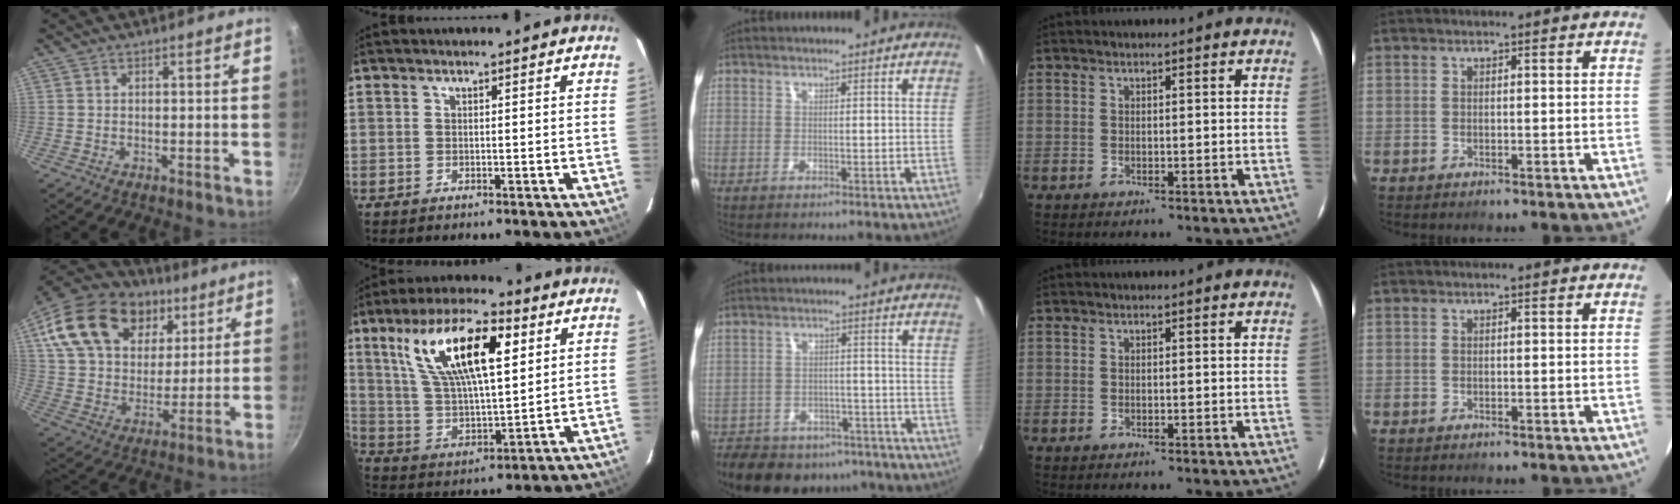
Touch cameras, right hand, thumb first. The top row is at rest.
{"thumb": {"total": 26.2, "force": [12.0, 17.7, 15.2], "torque": [-0.261, -0.008, 0.213]}, "index": {"total": 18.4, "force": [7.8, 6.6, 15.3], "torque": [-0.279, 0.022, 0.150]}, "middle": {"total": 19.0, "force": [-14.4, 9.8, 7.6], "torque": [-0.178, 0.004, -0.190]}}